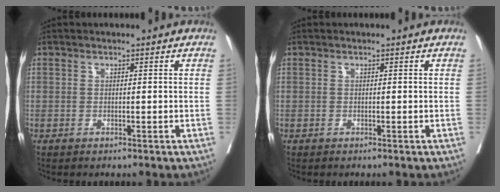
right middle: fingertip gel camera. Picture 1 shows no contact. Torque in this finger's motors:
{"motor_torque": [-0.10, 0.09, -0.02, 0.00]}